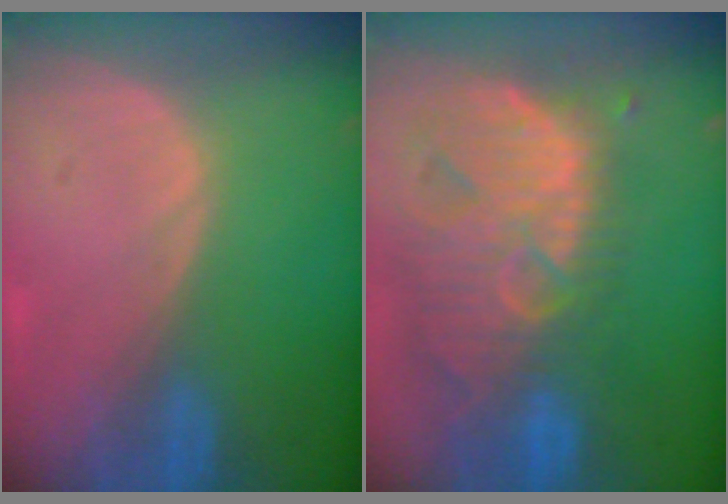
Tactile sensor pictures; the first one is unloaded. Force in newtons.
{"total": 13.2, "press": 11.4, "slide": 6.6}